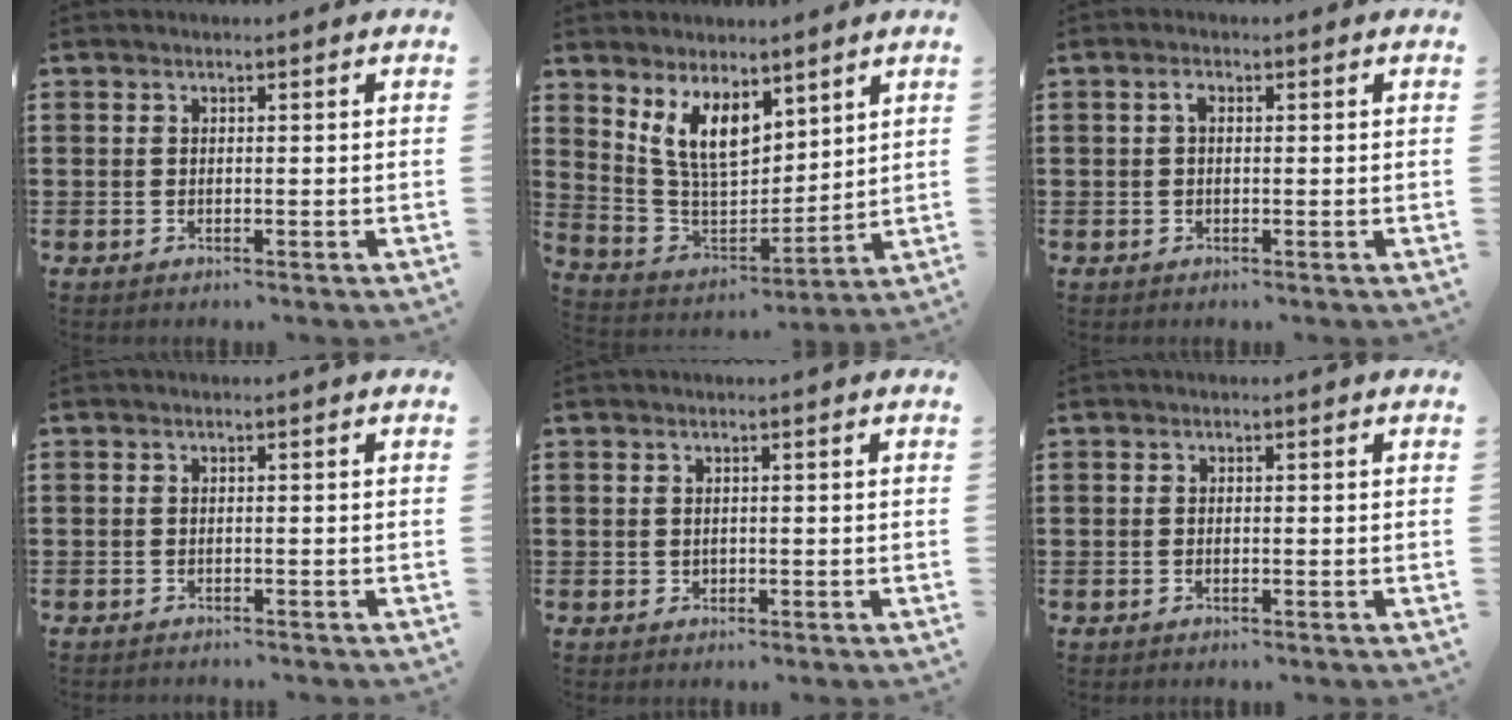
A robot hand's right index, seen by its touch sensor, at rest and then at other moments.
{"total": 8.6, "force": [5.3, 4.3, 5.2], "torque": [-0.123, -0.014, 0.102]}
{"total": 1.5, "force": [0.2, 0.7, 1.3], "torque": [-0.027, 0.005, 0.001]}
{"total": 0.6, "force": [-0.6, 0.1, 0.1], "torque": [-0.003, -0.001, -0.013]}
{"total": 0.5, "force": [0.1, 0.5, 0.1], "torque": [-0.003, 0.004, 0.001]}
{"total": 0.0}